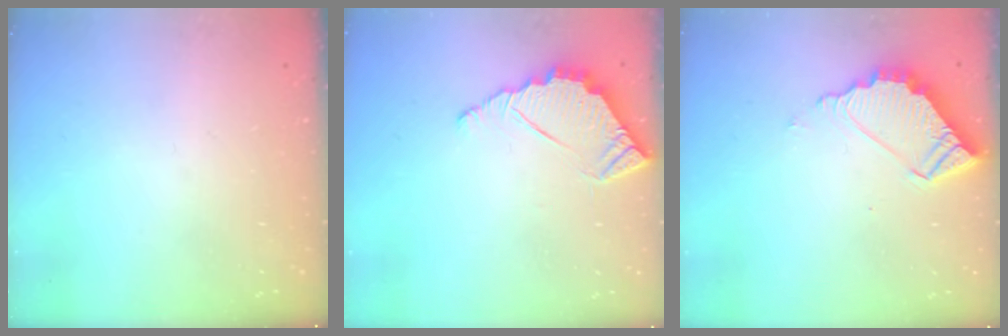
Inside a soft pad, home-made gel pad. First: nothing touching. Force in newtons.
{"total": 5.1, "press": 5.1, "slide": 0.4}
{"total": 7.7, "press": 7.7, "slide": 0.4}